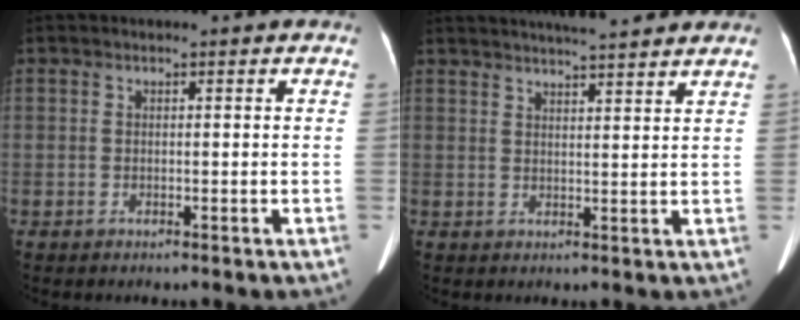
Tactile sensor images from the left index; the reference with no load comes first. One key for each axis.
{"total": 11.6, "fx": 10.3, "fy": 0.7, "fz": 5.2, "tx": -0.082, "ty": 0.017, "tz": 0.135}